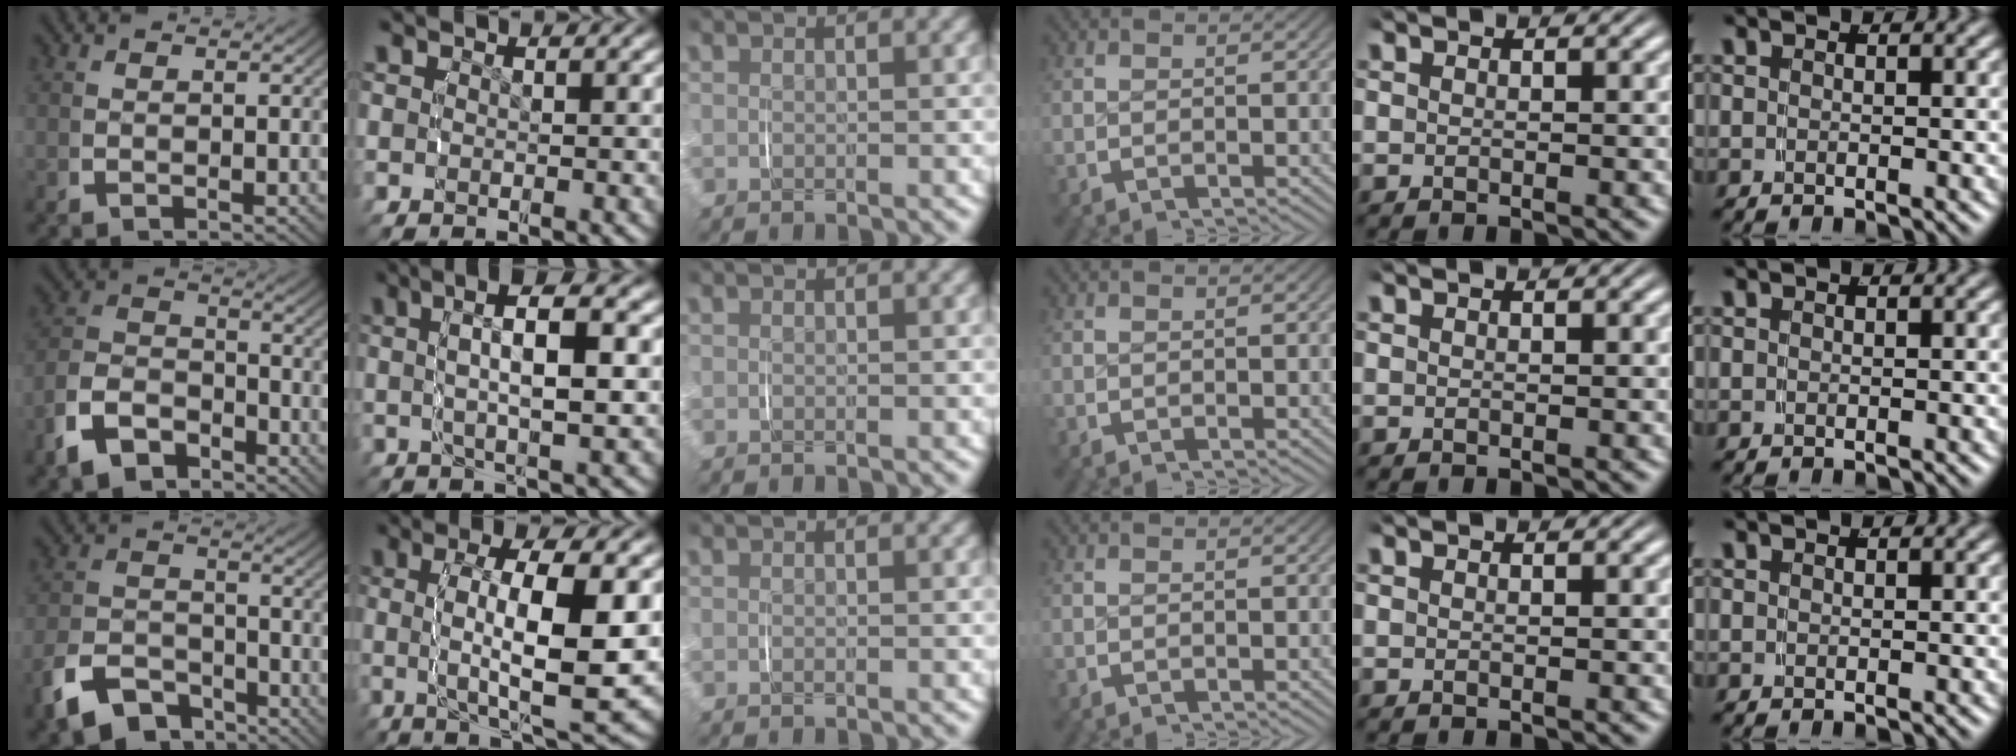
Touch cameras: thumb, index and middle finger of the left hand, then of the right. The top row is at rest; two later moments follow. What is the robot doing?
{"motion": "lift_and_place", "object": "pen bag"}